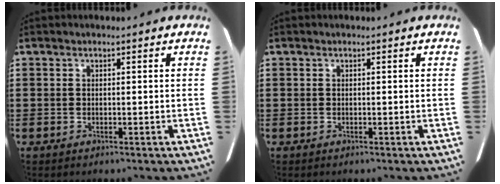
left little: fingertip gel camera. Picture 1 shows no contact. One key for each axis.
{"total": 0.0}